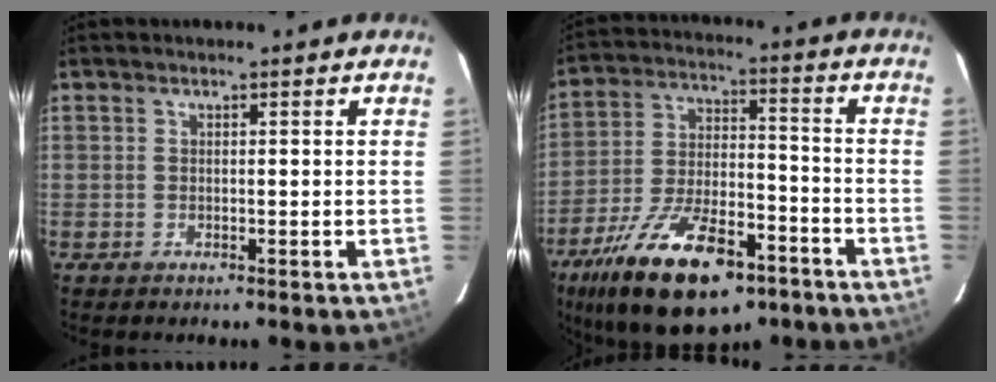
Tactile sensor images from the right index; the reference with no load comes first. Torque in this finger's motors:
{"motor_torque": [1.33, -0.81, 1.06, 0.18]}